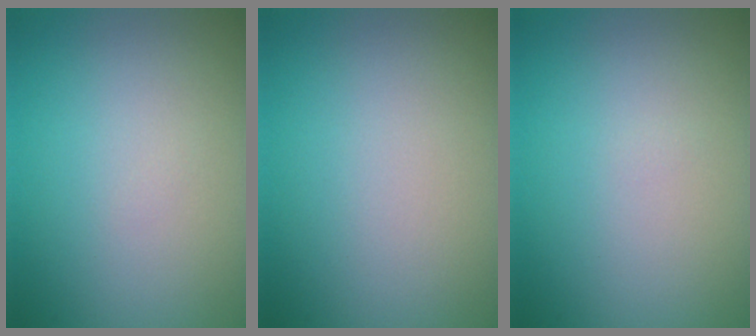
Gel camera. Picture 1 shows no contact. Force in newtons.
{"total": 0.0}
{"total": 0.0}